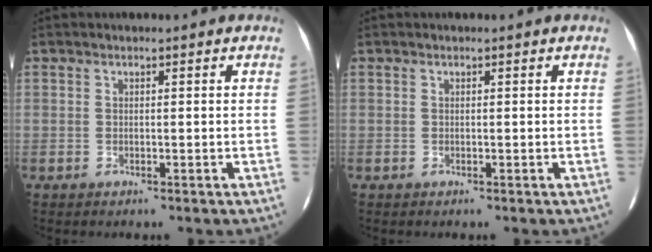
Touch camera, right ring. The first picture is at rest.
{"total": 0.0}